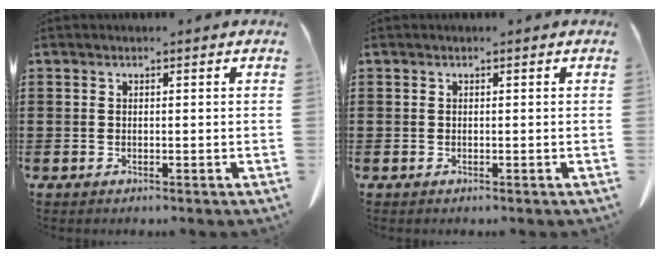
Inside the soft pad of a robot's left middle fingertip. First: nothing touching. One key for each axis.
{"total": 0.0}